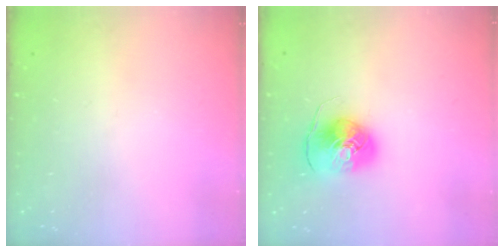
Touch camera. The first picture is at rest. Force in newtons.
{"total": 9.2, "press": 9.1, "slide": 1.0}